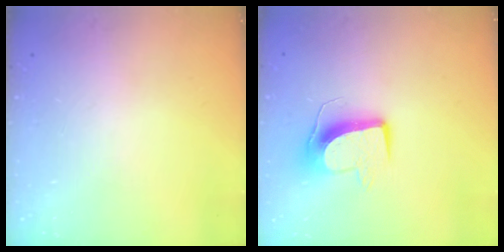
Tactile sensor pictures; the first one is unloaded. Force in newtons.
{"total": 10.4, "press": 10.3, "slide": 0.8}